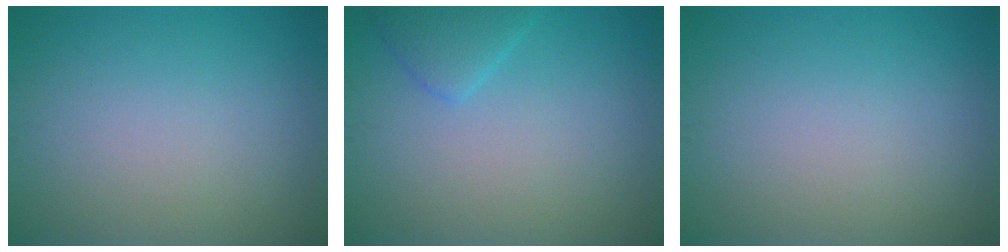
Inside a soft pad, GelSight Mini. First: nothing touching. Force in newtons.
{"total": 1.6, "press": 1.6, "slide": 0.0}
{"total": 0.0}